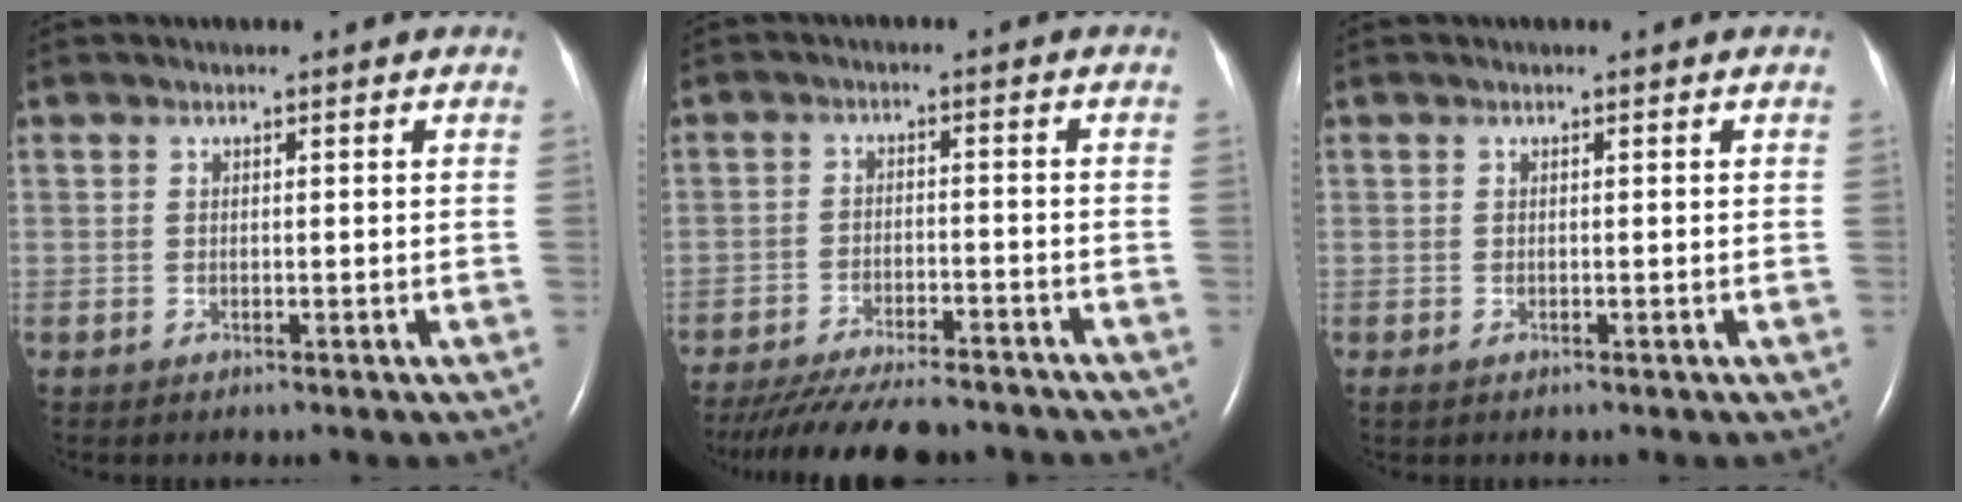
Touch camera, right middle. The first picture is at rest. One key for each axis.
{"total": 14.9, "fx": -13.3, "fy": 2.6, "fz": 6.3, "tx": -0.118, "ty": -0.024, "tz": -0.192}
{"total": 0.0}